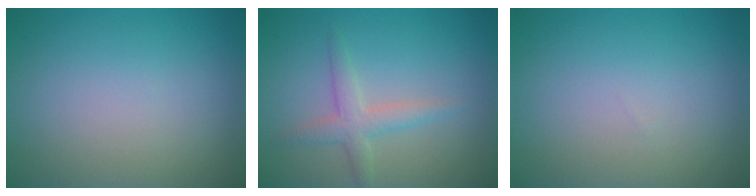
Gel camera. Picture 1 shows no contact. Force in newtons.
{"total": 2.4, "press": 2.4, "slide": 0.1}
{"total": 0.0}